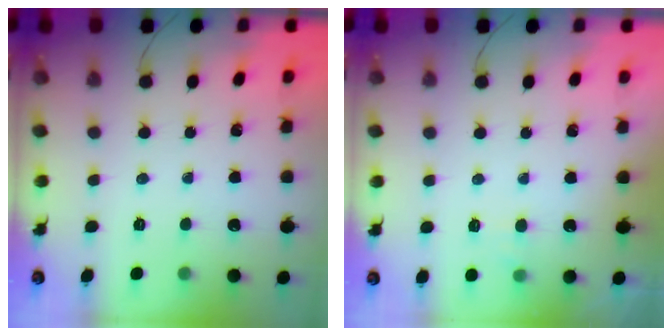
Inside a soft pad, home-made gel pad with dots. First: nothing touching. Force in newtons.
{"total": 6.1, "press": 6.0, "slide": 1.0}